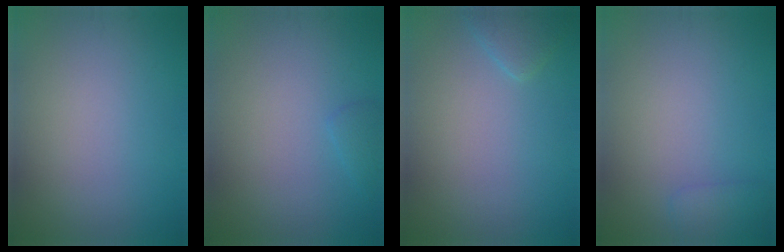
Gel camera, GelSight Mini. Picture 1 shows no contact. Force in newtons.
{"total": 0.9, "press": 0.9, "slide": 0.1}
{"total": 1.5, "press": 1.5, "slide": 0.1}
{"total": 1.3, "press": 1.3, "slide": 0.1}